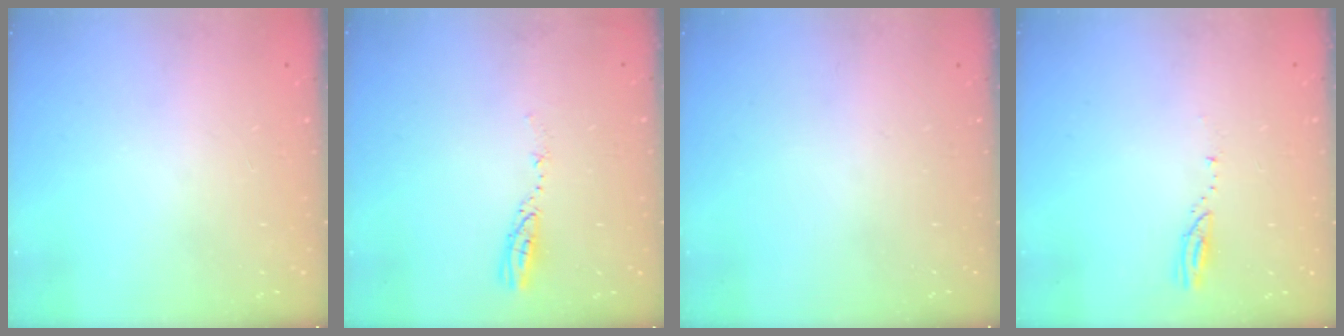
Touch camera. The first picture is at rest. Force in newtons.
{"total": 4.0, "press": 3.9, "slide": 0.5}
{"total": 0.0}
{"total": 3.3, "press": 3.3, "slide": 0.3}